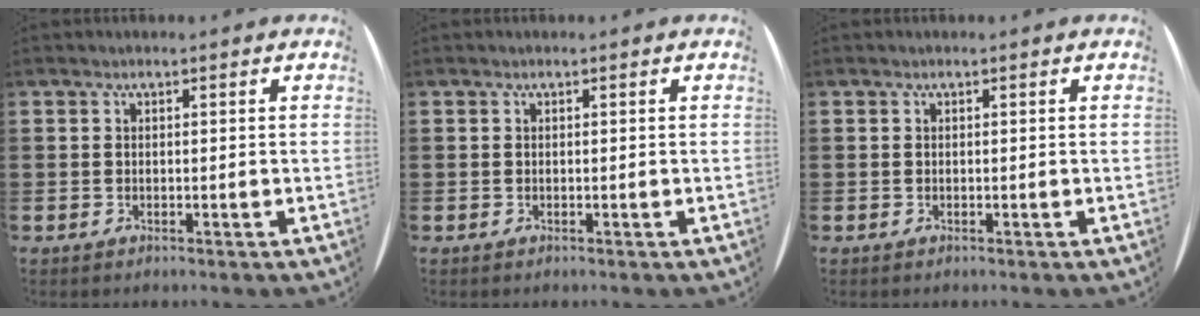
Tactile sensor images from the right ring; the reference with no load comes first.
{"total": 0.0}
{"total": 0.0}